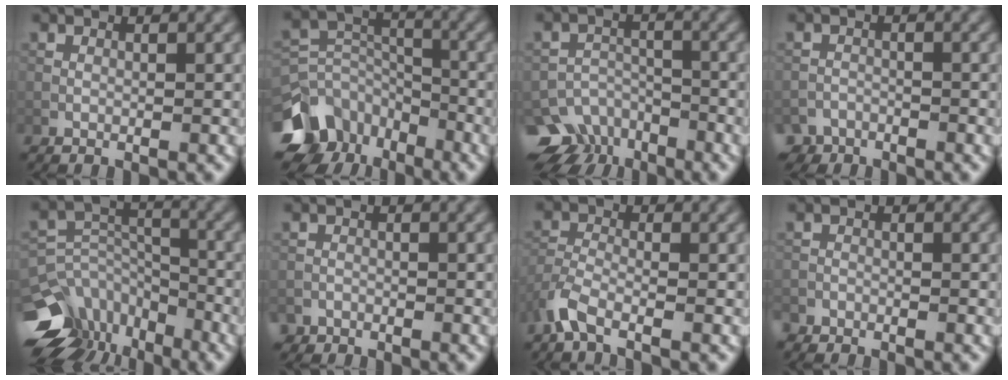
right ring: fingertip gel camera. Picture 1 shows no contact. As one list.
[{"total": 9.9, "force": [-6.0, 7.0, 3.6], "torque": [-0.061, 0.010, -0.111]}, {"total": 9.6, "force": [-7.2, 5.9, 2.1], "torque": [-0.029, -0.013, -0.109]}, {"total": 3.5, "force": [-3.2, 1.4, -0.1], "torque": [0.007, -0.012, -0.053]}, {"total": 12.3, "force": [-8.0, 7.9, 4.9], "torque": [-0.103, 0.012, -0.124]}, {"total": 1.5, "force": [-1.3, 0.7, -0.4], "torque": [0.011, 0.001, -0.024]}, {"total": 3.5, "force": [-2.4, 1.5, 2.0], "torque": [-0.040, -0.006, -0.061]}, {"total": 1.3, "force": [-1.3, 0.4, -0.1], "torque": [0.002, -0.002, -0.030]}]